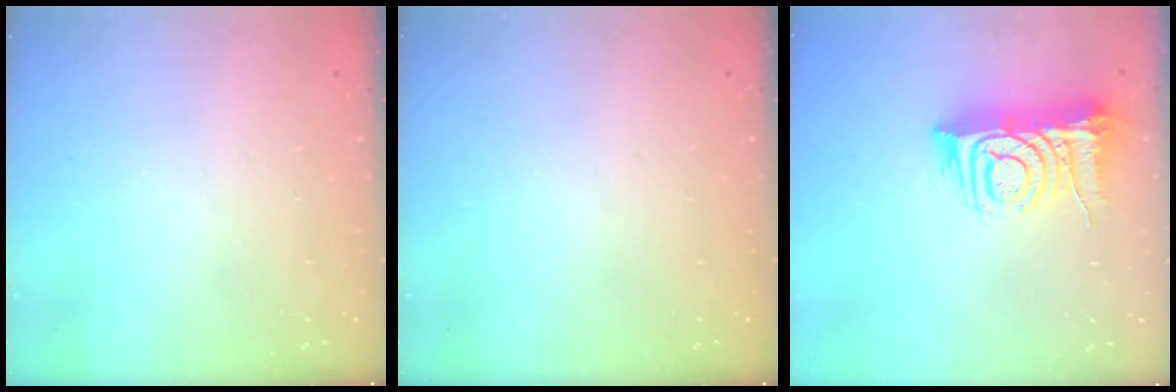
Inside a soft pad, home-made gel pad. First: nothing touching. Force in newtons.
{"total": 0.0}
{"total": 12.8, "press": 12.7, "slide": 1.6}